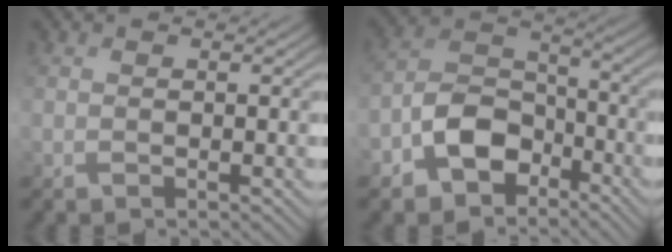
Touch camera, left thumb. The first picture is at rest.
{"total": 8.6, "force": [-4.7, 5.8, 4.3], "torque": [-0.086, 0.002, -0.109]}